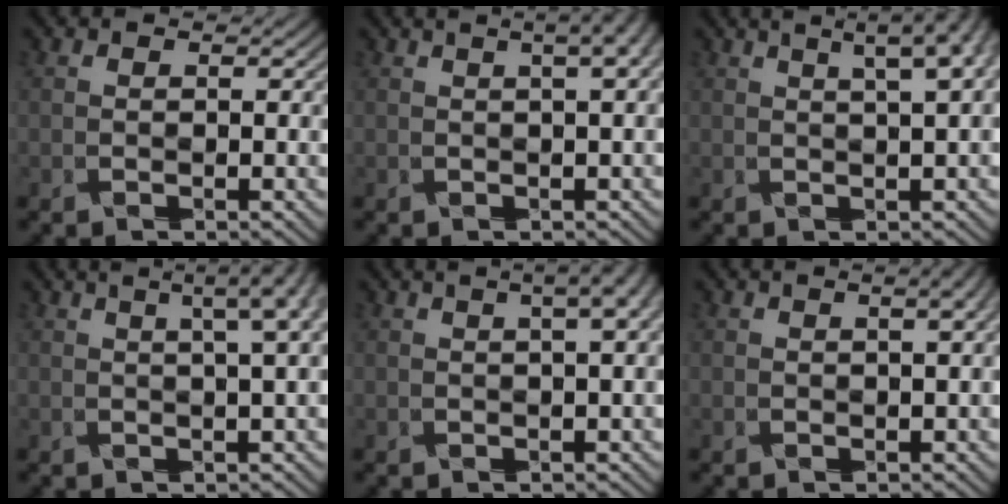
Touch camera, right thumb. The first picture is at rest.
{"total": 4.6, "force": [1.6, 1.4, 4.1], "torque": [-0.071, 0.011, 0.031]}
{"total": 6.2, "force": [2.9, 1.0, 5.4], "torque": [-0.080, 0.015, 0.045]}
{"total": 5.5, "force": [2.0, 0.6, 5.1], "torque": [-0.075, 0.016, 0.034]}
{"total": 4.3, "force": [1.5, 0.9, 3.9], "torque": [-0.069, 0.006, 0.033]}
{"total": 2.9, "force": [0.5, 1.0, 2.7], "torque": [-0.050, -0.002, 0.019]}